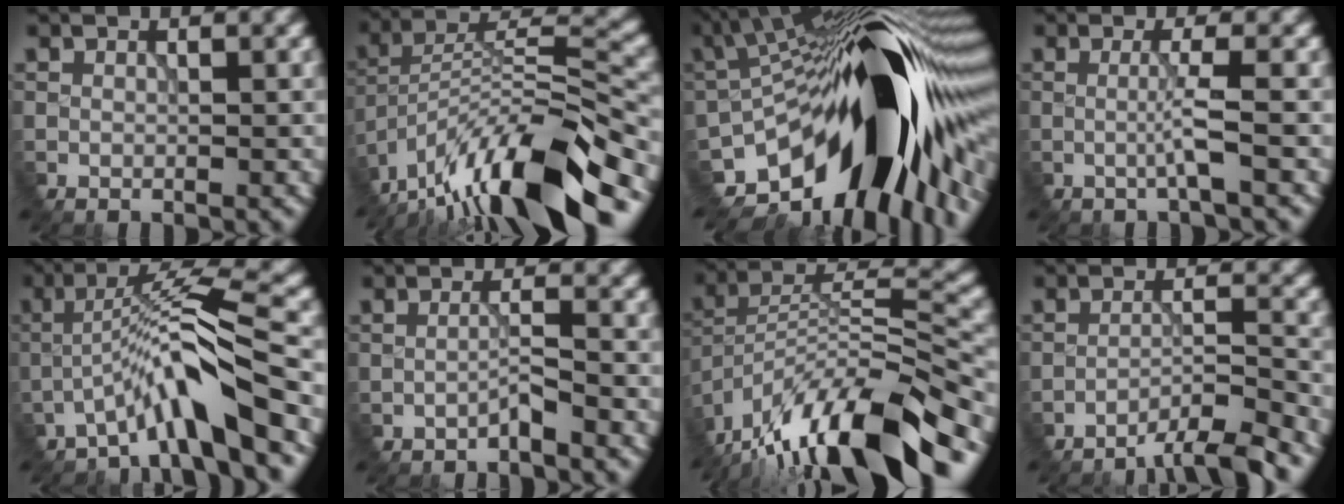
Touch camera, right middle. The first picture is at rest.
{"total": 15.4, "force": [-11.1, 3.8, 10.0], "torque": [-0.180, 0.025, -0.195]}
{"total": 20.0, "force": [-5.8, 8.4, 17.3], "torque": [-0.267, -0.026, -0.104]}
{"total": 2.2, "force": [-0.5, 0.0, 2.1], "torque": [-0.045, -0.004, -0.014]}
{"total": 6.5, "force": [-3.9, 0.4, 5.2], "torque": [-0.092, 0.021, -0.076]}
{"total": 1.3, "force": [-1.0, -0.2, 0.8], "torque": [-0.015, 0.010, -0.022]}
{"total": 16.5, "force": [-11.8, 4.6, 10.6], "torque": [-0.200, 0.018, -0.201]}
{"total": 5.0, "force": [-4.3, 0.4, 2.6], "torque": [-0.036, 0.008, -0.074]}